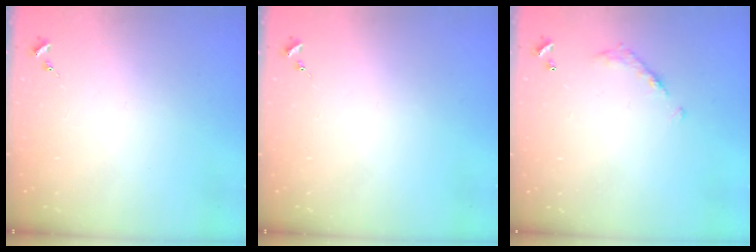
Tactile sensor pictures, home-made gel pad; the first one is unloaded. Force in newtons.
{"total": 0.0}
{"total": 7.9, "press": 7.9, "slide": 0.3}